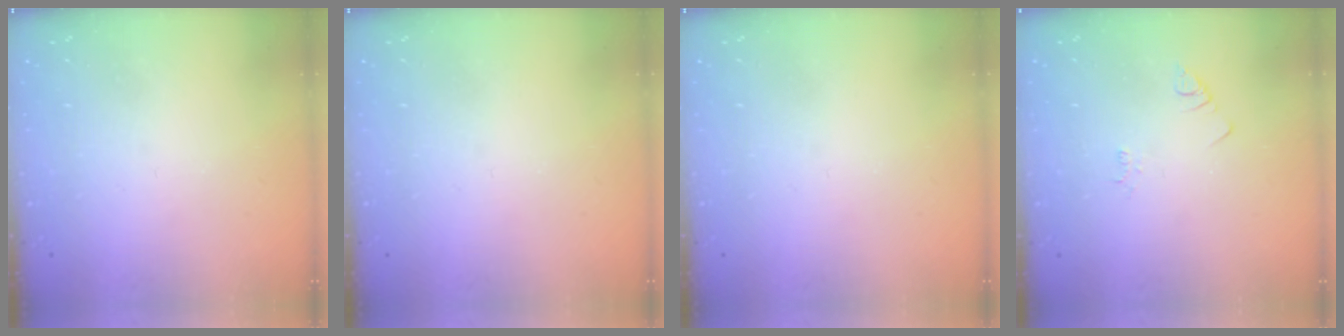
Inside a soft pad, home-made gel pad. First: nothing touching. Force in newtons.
{"total": 0.0}
{"total": 0.0}
{"total": 1.9, "press": 1.9, "slide": 0.2}